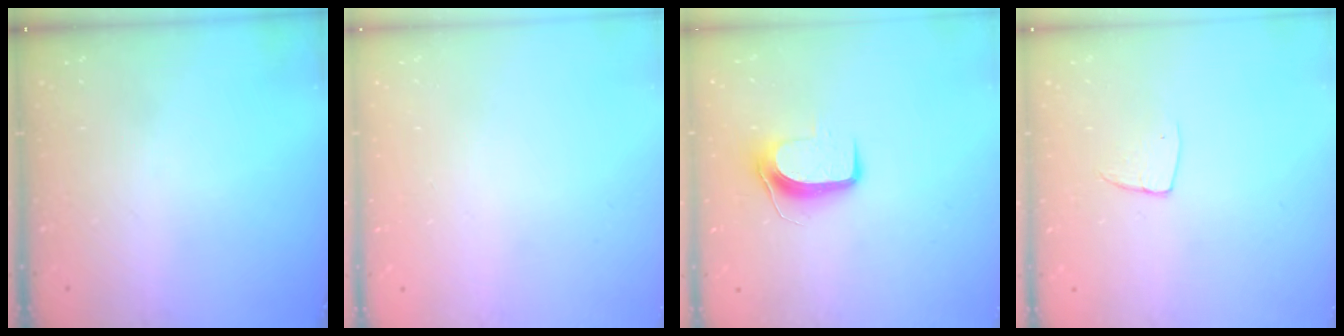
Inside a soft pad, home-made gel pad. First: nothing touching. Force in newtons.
{"total": 0.0}
{"total": 8.8, "press": 8.8, "slide": 0.8}
{"total": 5.6, "press": 5.5, "slide": 0.5}